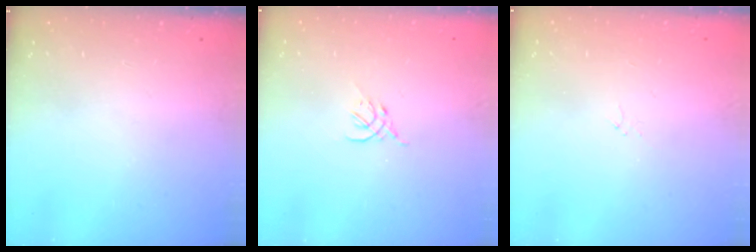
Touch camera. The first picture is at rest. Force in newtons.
{"total": 2.3, "press": 2.2, "slide": 0.5}
{"total": 0.9, "press": 0.8, "slide": 0.4}